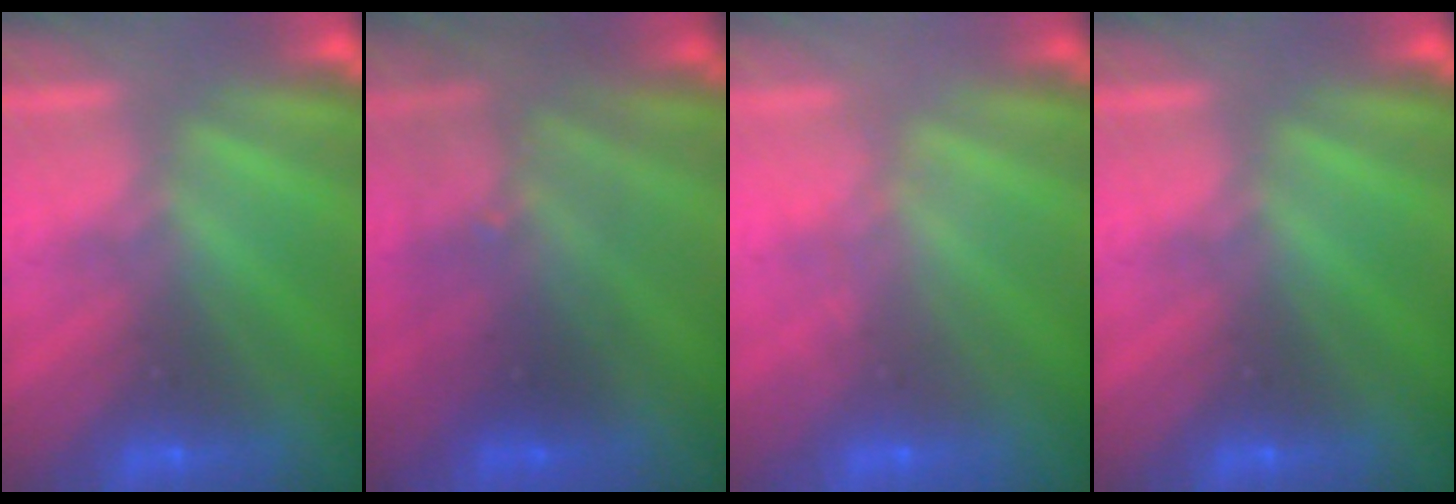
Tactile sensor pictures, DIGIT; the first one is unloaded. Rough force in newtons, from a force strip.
{"total": 2.9}
{"total": 1.8}
{"total": 0.0}